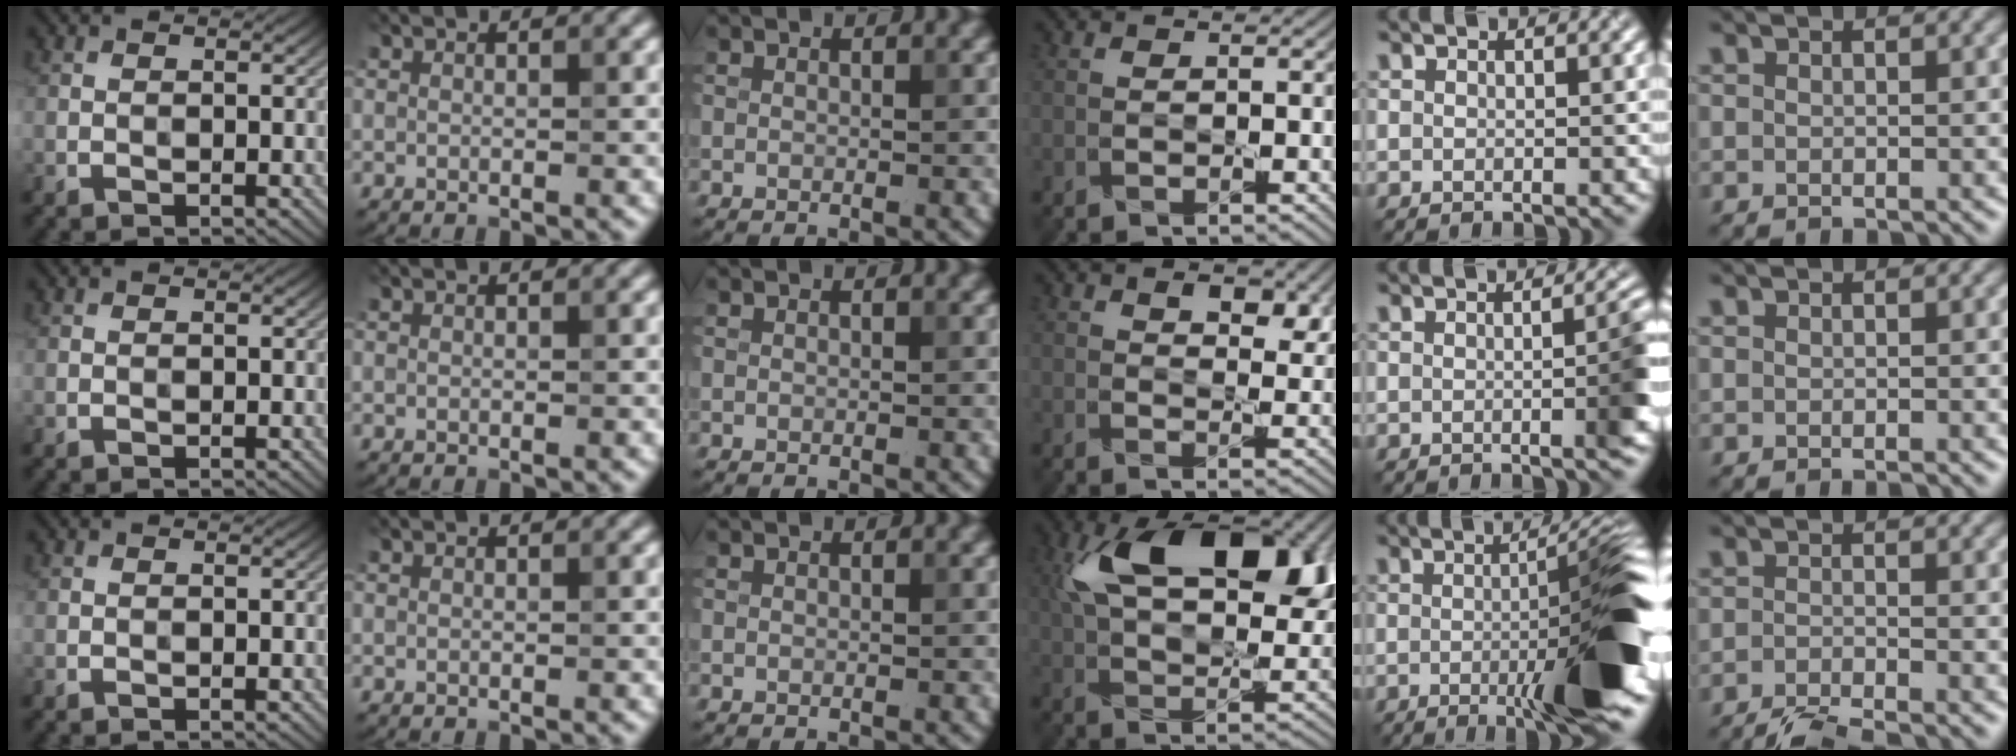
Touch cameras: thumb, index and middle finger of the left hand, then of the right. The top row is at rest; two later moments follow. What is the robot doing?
{"motion": "squeeze", "object": "paper clamp"}